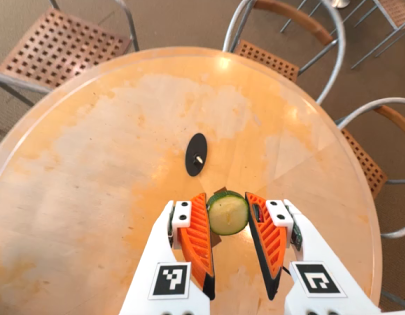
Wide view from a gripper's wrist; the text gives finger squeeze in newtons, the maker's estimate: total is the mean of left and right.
{"total": 9.3, "left": 9.2, "right": 9.5}